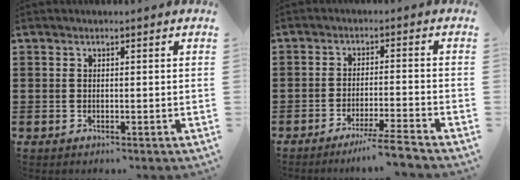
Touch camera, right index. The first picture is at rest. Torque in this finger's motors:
{"motor_torque": [0.58, -0.45, 0.22, 0.02]}